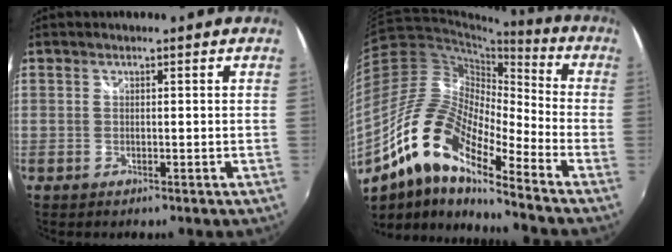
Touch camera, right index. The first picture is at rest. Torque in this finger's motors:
{"motor_torque": [1.00, -1.13, 0.87, 0.20]}